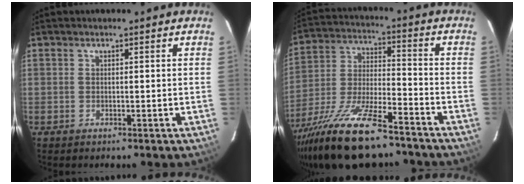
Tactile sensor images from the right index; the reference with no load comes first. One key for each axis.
{"total": 21.0, "fx": -15.5, "fy": 5.8, "fz": 12.9, "tx": -0.260, "ty": -0.039, "tz": -0.267}